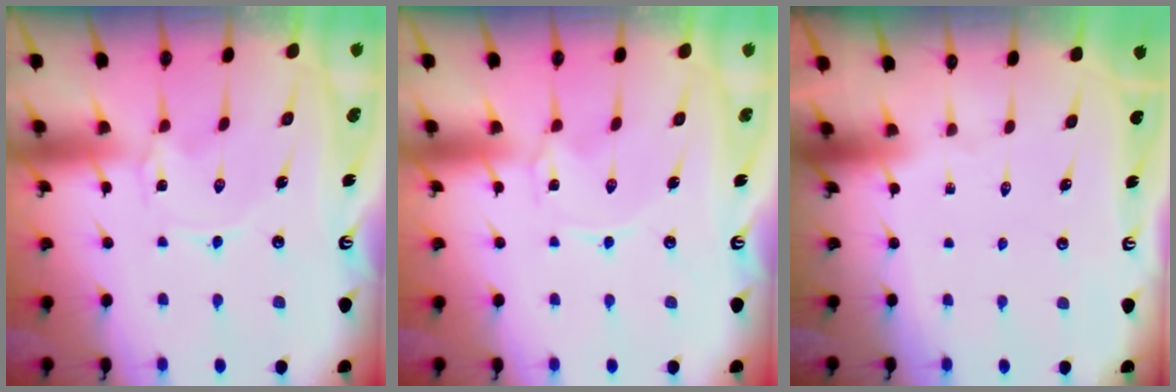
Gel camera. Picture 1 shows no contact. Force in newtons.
{"total": 0.0}
{"total": 0.0}